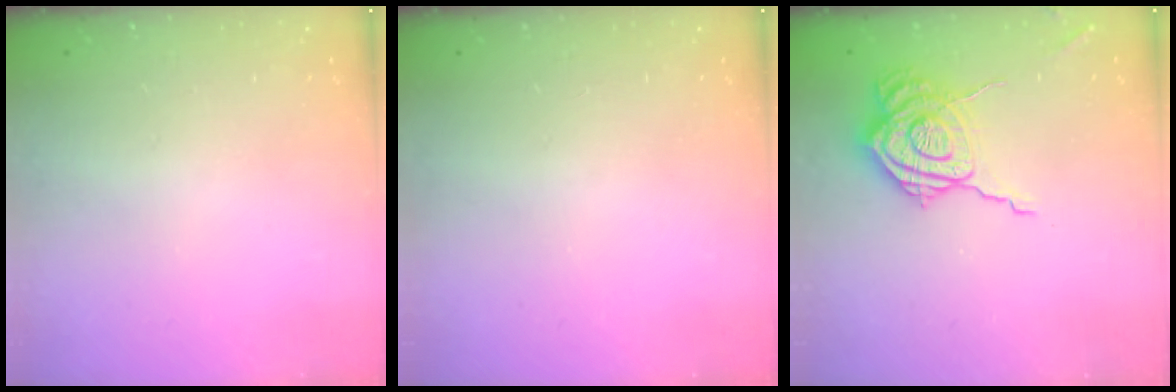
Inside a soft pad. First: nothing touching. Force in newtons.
{"total": 0.0}
{"total": 16.3, "press": 16.3, "slide": 1.1}